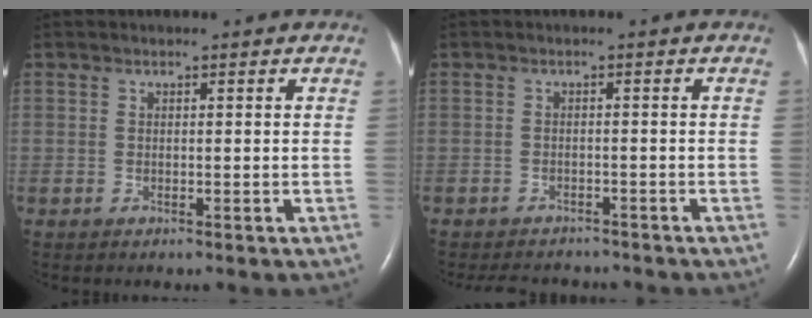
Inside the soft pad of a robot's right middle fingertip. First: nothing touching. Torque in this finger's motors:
{"motor_torque": [0.41, -0.40, 0.07, 0.01]}